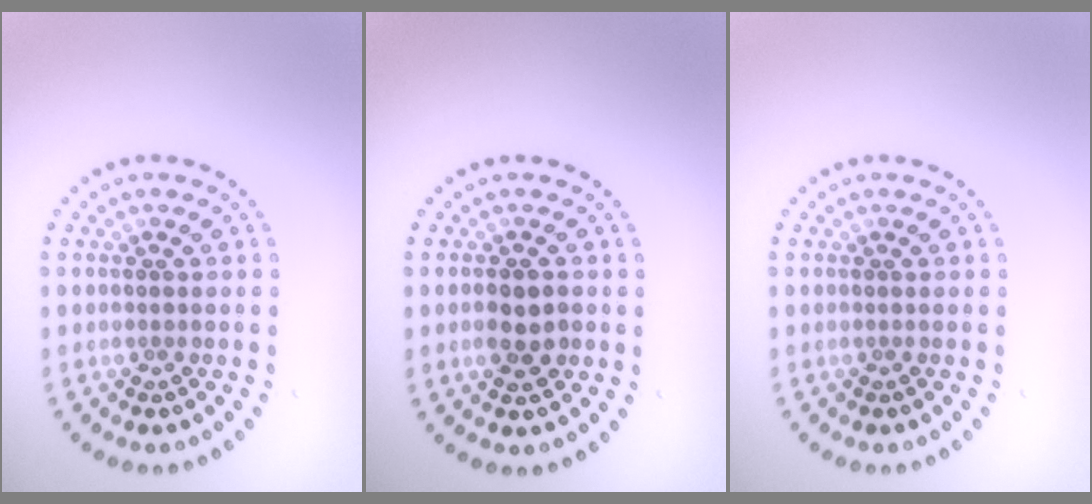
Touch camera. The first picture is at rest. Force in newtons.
{"total": 2.6, "press": 2.6, "slide": 0.3}
{"total": 0.0}